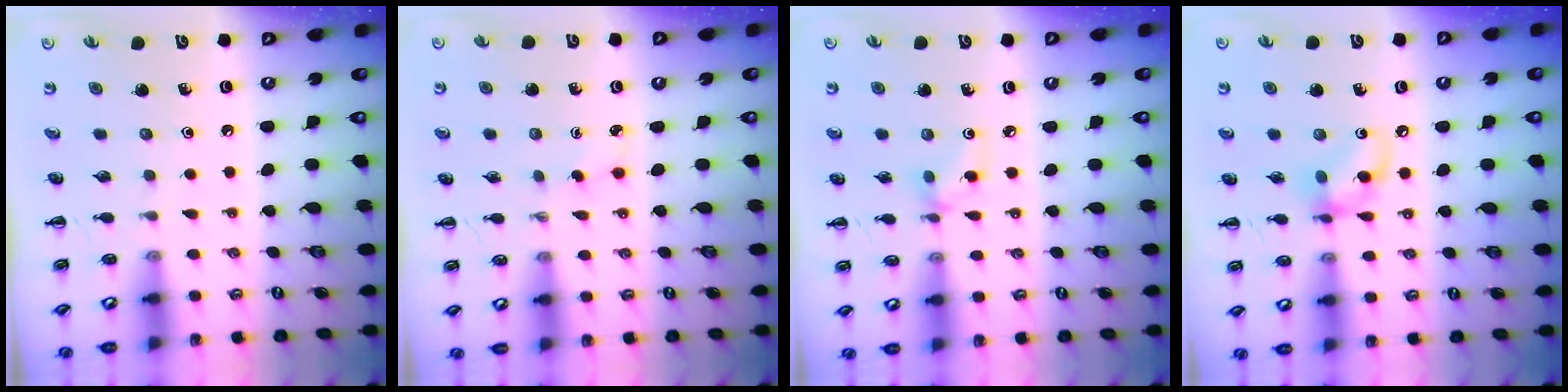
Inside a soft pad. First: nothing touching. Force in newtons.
{"total": 2.8, "press": 2.7, "slide": 0.8}
{"total": 3.0, "press": 2.8, "slide": 1.2}
{"total": 9.0, "press": 8.9, "slide": 1.2}